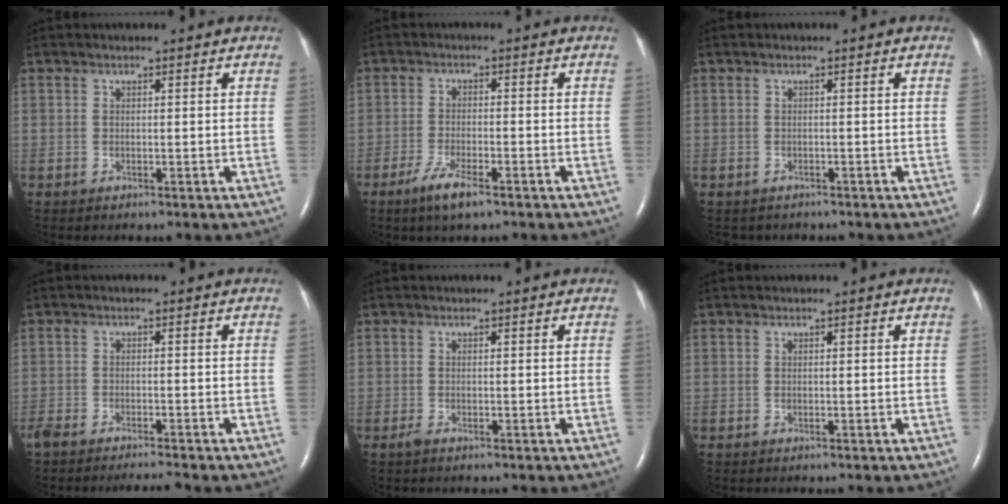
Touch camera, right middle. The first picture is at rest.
{"total": 4.9, "force": [-3.2, 0.9, 3.6], "torque": [-0.082, -0.009, -0.057]}
{"total": 2.0, "force": [-1.7, 1.0, 0.3], "torque": [-0.013, -0.001, -0.017]}
{"total": 5.3, "force": [-4.8, 0.2, 2.2], "torque": [-0.041, -0.011, -0.081]}
{"total": 0.7, "force": [-0.5, 0.1, 0.5], "torque": [-0.015, -0.002, -0.010]}
{"total": 0.0}